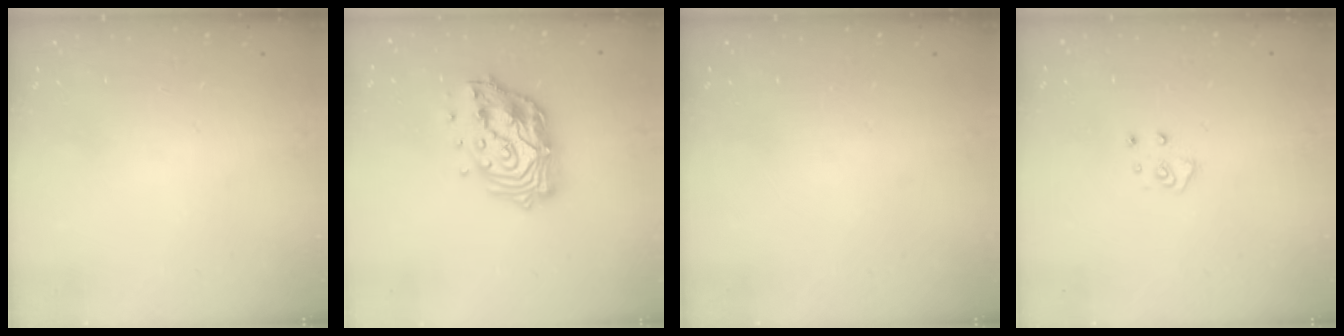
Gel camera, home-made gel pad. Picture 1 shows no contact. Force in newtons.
{"total": 15.3, "press": 15.3, "slide": 1.2}
{"total": 0.0}
{"total": 6.4, "press": 6.4, "slide": 0.6}